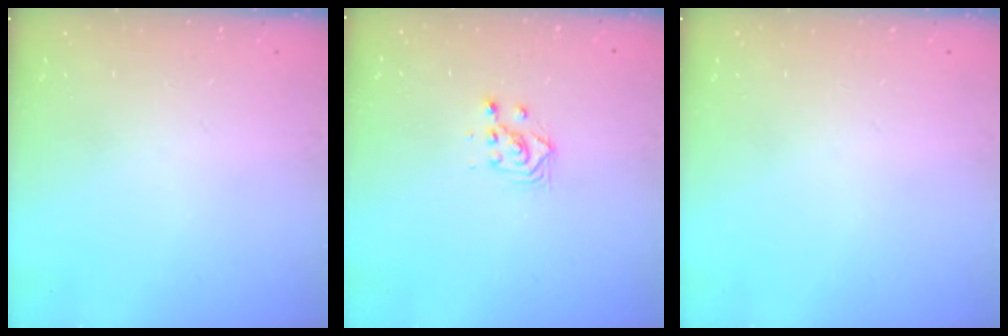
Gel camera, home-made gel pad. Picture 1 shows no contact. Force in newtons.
{"total": 2.8, "press": 2.8, "slide": 0.1}
{"total": 0.0}